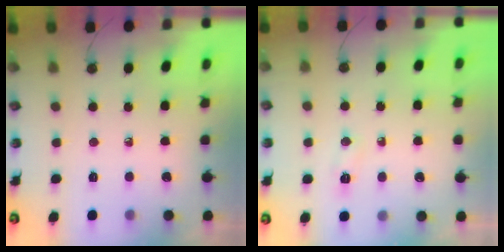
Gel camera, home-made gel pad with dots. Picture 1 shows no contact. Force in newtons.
{"total": 10.7, "press": 5.4, "slide": 9.2}